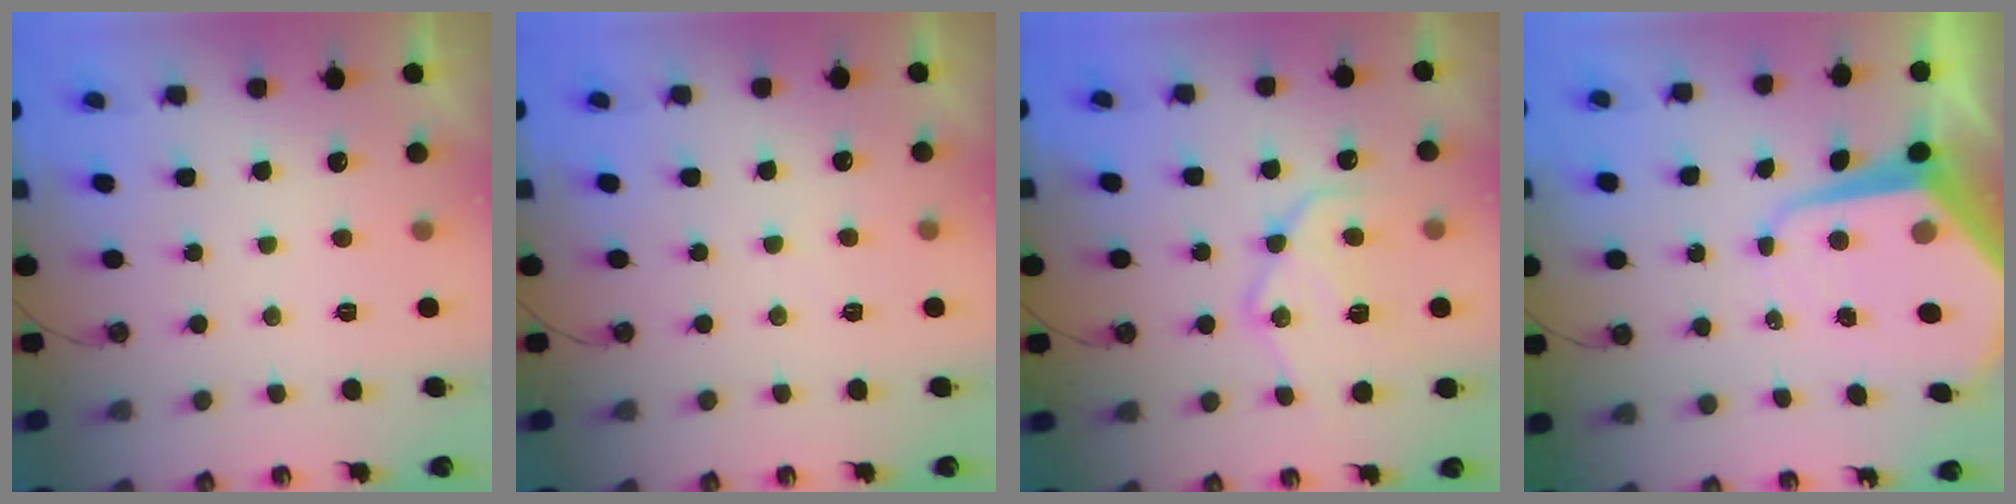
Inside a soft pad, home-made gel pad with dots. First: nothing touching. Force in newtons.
{"total": 1.7, "press": 1.6, "slide": 0.4}
{"total": 15.8, "press": 15.7, "slide": 1.7}
{"total": 10.9, "press": 10.8, "slide": 0.8}